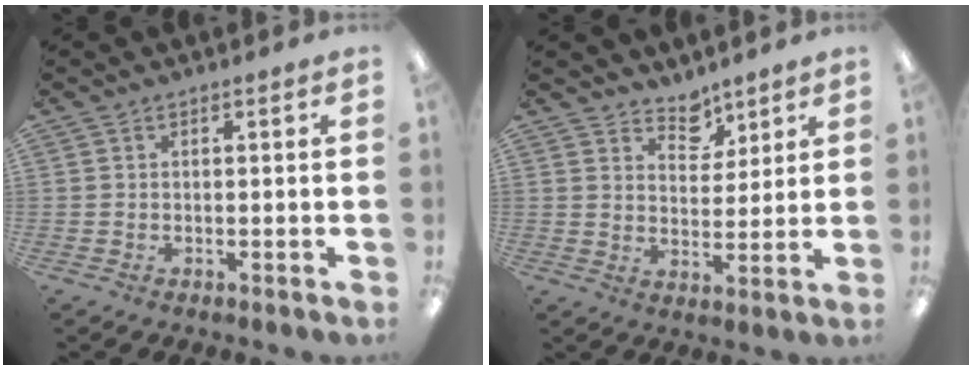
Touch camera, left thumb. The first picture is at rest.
{"total": 6.2, "force": [5.3, 3.2, 0.8], "torque": [-0.005, -0.039, 0.096]}